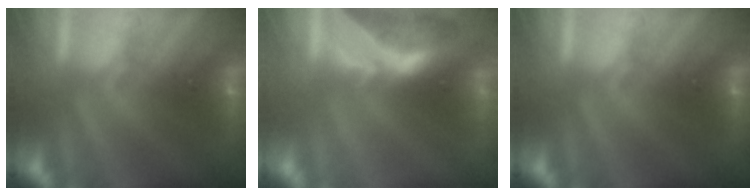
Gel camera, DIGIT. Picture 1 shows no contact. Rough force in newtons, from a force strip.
{"total": 1.8}
{"total": 0.0}